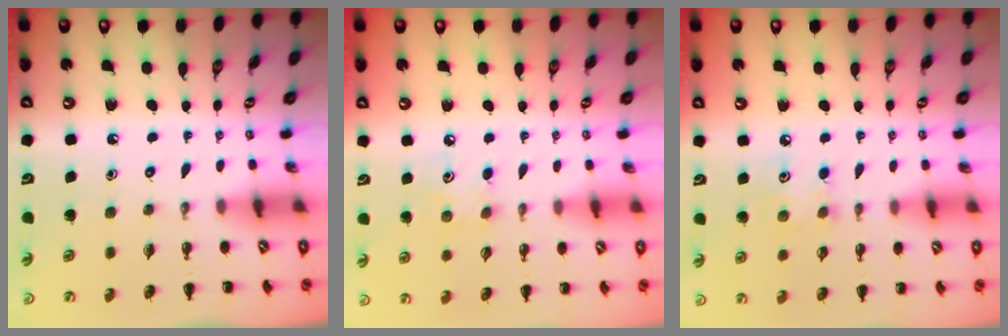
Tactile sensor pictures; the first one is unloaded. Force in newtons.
{"total": 4.8, "press": 4.7, "slide": 1.2}
{"total": 3.8, "press": 3.8, "slide": 0.6}